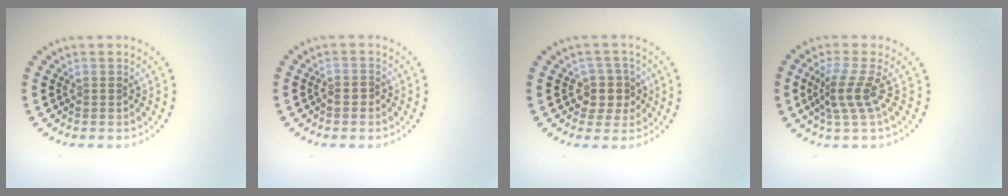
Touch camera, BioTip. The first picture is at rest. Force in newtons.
{"total": 0.6, "press": 0.5, "slide": 0.3}
{"total": 2.7, "press": 2.3, "slide": 1.3}
{"total": 3.0, "press": 1.9, "slide": 2.3}